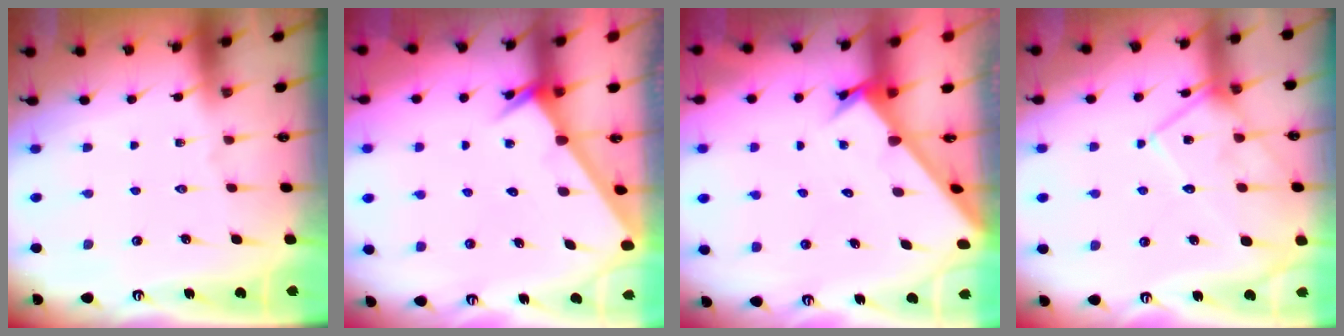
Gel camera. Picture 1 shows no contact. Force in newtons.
{"total": 2.6, "press": 2.6, "slide": 0.0}
{"total": 2.6, "press": 2.6, "slide": 0.3}
{"total": 14.5, "press": 14.5, "slide": 1.0}